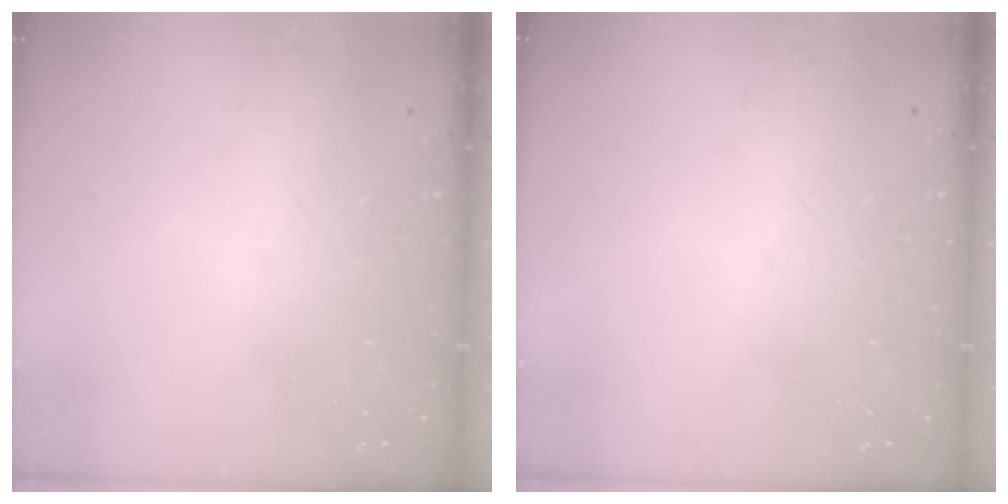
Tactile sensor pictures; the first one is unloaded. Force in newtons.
{"total": 0.0}